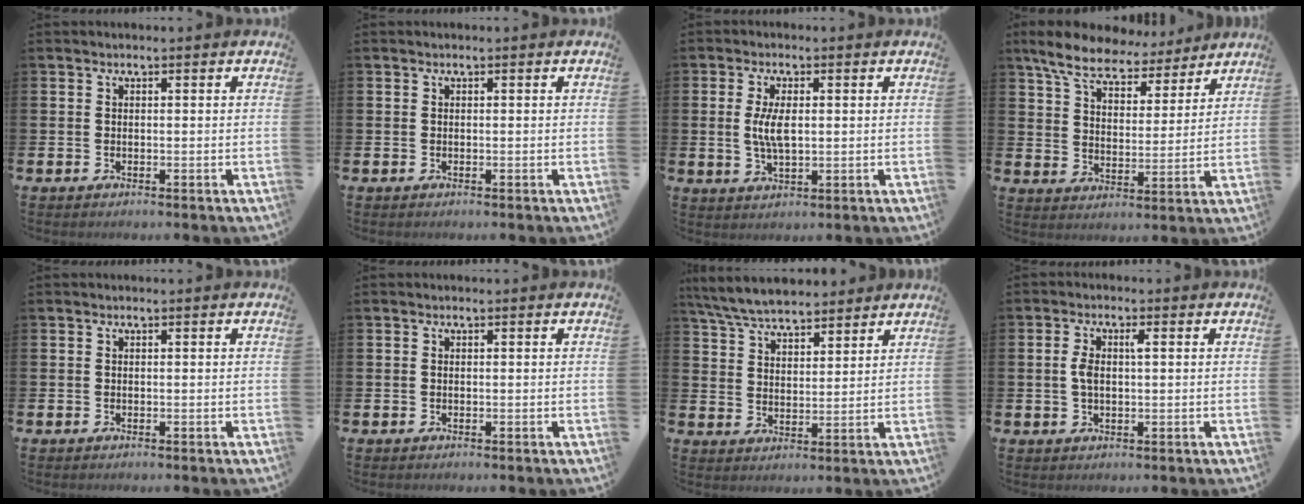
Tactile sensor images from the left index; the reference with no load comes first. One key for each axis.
{"total": 0.0}
{"total": 4.5, "fx": 0.8, "fy": 1.8, "fz": 4.1, "tx": -0.079, "ty": 0.005, "tz": 0.013}
{"total": 8.6, "fx": 7.8, "fy": 2.7, "fz": 2.7, "tx": -0.085, "ty": -0.039, "tz": 0.139}
{"total": 0.0}
{"total": 0.0}
{"total": 6.9, "fx": 6.5, "fy": 1.5, "fz": 1.7, "tx": -0.060, "ty": -0.022, "tz": 0.120}
{"total": 3.0, "fx": 0.5, "fy": 1.2, "fz": 2.7, "tx": -0.052, "ty": 0.006, "tz": 0.006}